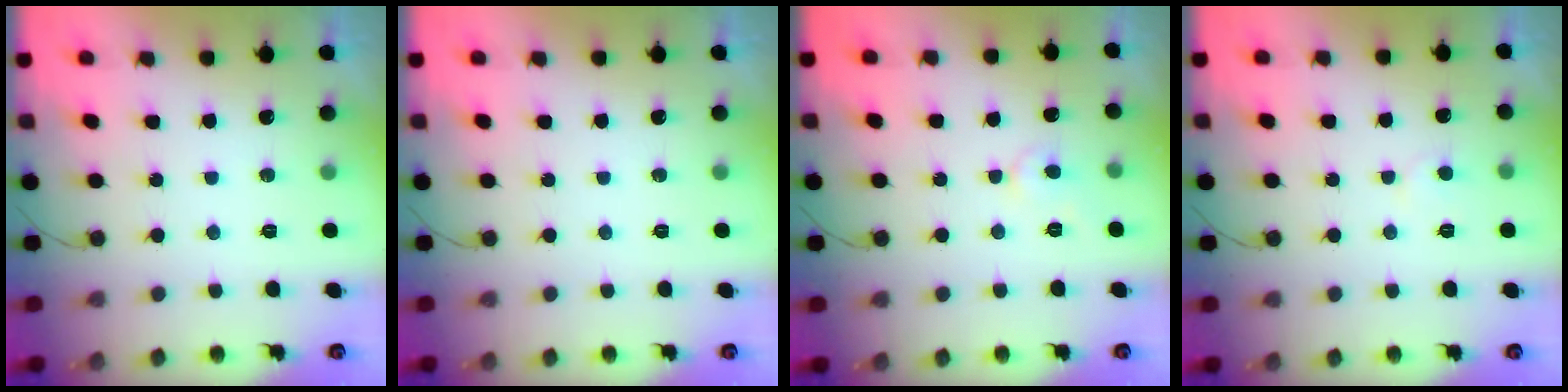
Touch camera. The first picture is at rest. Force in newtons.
{"total": 0.0}
{"total": 3.8, "press": 3.7, "slide": 0.4}
{"total": 2.8, "press": 2.8, "slide": 0.1}